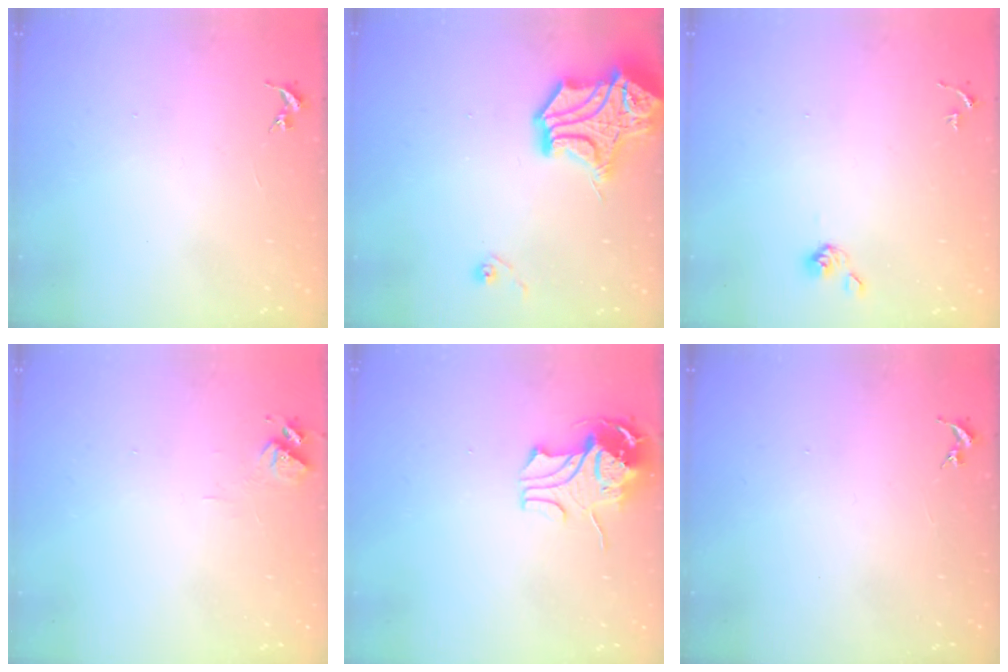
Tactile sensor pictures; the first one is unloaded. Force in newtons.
{"total": 21.1, "press": 21.0, "slide": 2.6}
{"total": 4.0, "press": 3.9, "slide": 0.8}
{"total": 6.4, "press": 6.4, "slide": 0.8}
{"total": 9.8, "press": 9.7, "slide": 1.2}
{"total": 0.0}